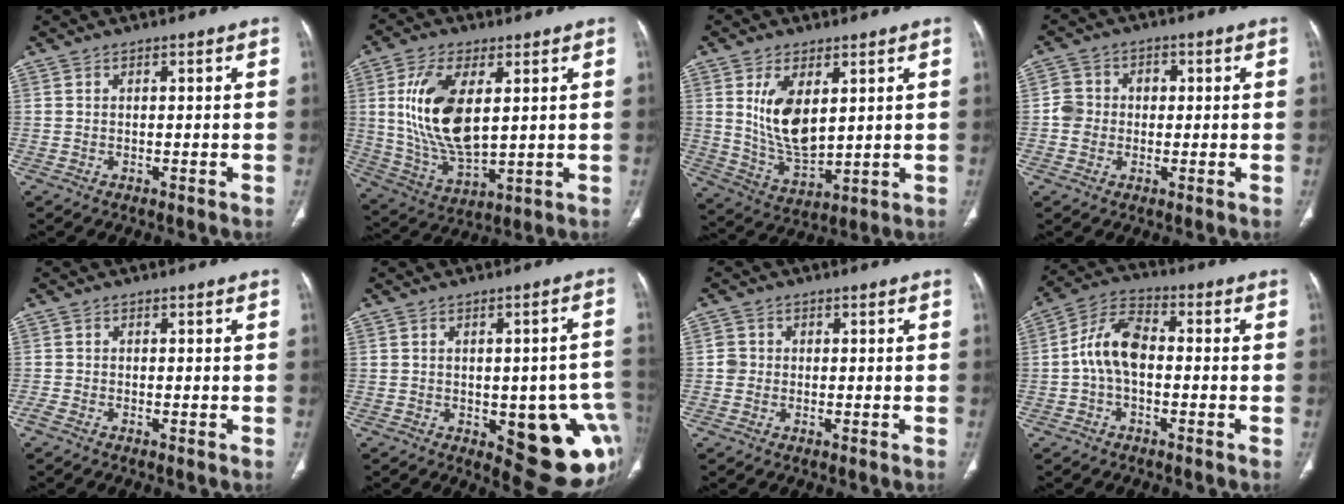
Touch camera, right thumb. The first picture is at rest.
{"total": 16.1, "force": [3.5, 7.8, 13.6], "torque": [-0.265, -0.020, 0.078]}
{"total": 11.2, "force": [3.2, 5.9, 8.9], "torque": [-0.153, -0.026, 0.077]}
{"total": 5.3, "force": [-0.2, 5.0, 1.9], "torque": [-0.011, 0.017, -0.010]}
{"total": 1.5, "force": [-0.9, 0.5, 1.0], "torque": [-0.029, -0.004, -0.022]}
{"total": 17.0, "force": [-4.3, 7.3, 14.8], "torque": [-0.124, 0.011, -0.026]}
{"total": 2.1, "force": [-0.2, 2.1, 0.5], "torque": [0.005, 0.007, -0.005]}
{"total": 9.0, "force": [-0.8, 5.2, 7.4], "torque": [-0.138, 0.031, -0.026]}